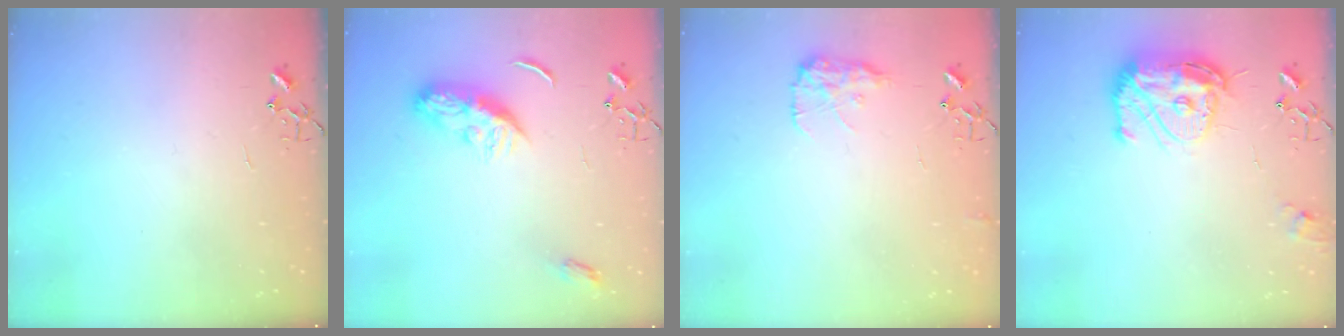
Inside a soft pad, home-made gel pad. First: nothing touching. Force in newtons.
{"total": 9.5, "press": 9.5, "slide": 0.2}
{"total": 9.8, "press": 9.8, "slide": 0.2}
{"total": 16.6, "press": 16.5, "slide": 1.6}